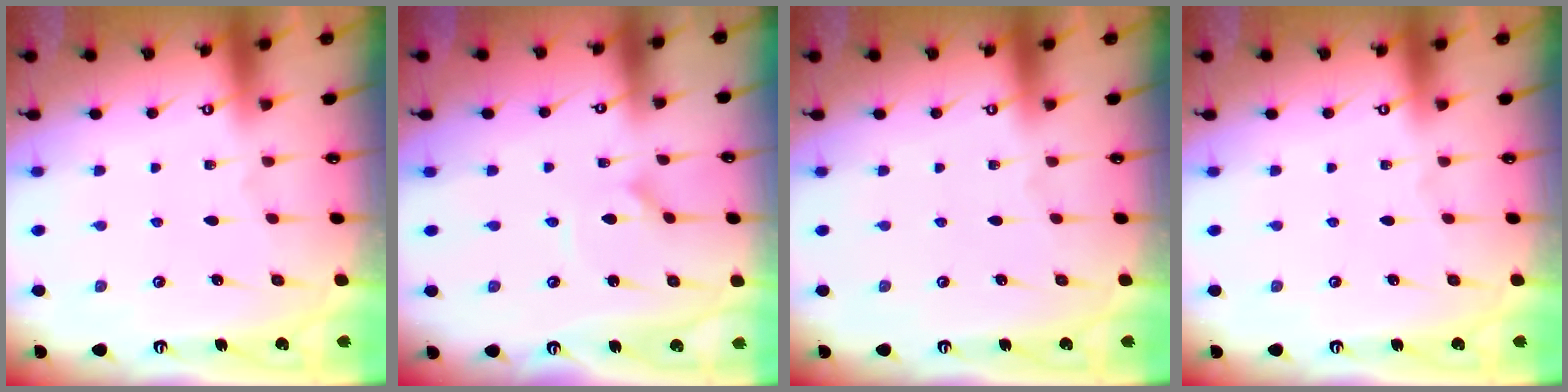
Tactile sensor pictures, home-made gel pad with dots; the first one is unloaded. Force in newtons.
{"total": 1.1, "press": 1.1, "slide": 0.2}
{"total": 0.0}
{"total": 0.0}